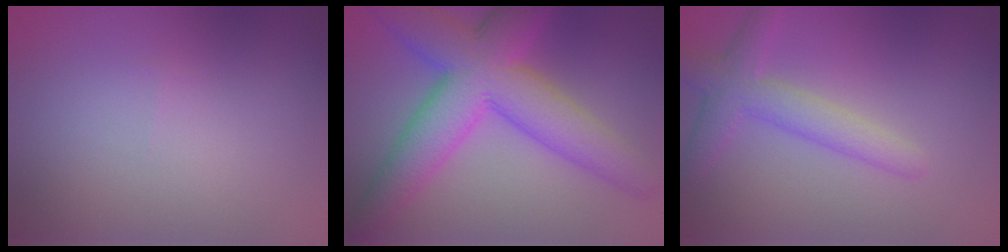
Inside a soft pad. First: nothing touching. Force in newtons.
{"total": 10.1, "press": 10.1, "slide": 0.4}
{"total": 3.6, "press": 3.6, "slide": 0.0}